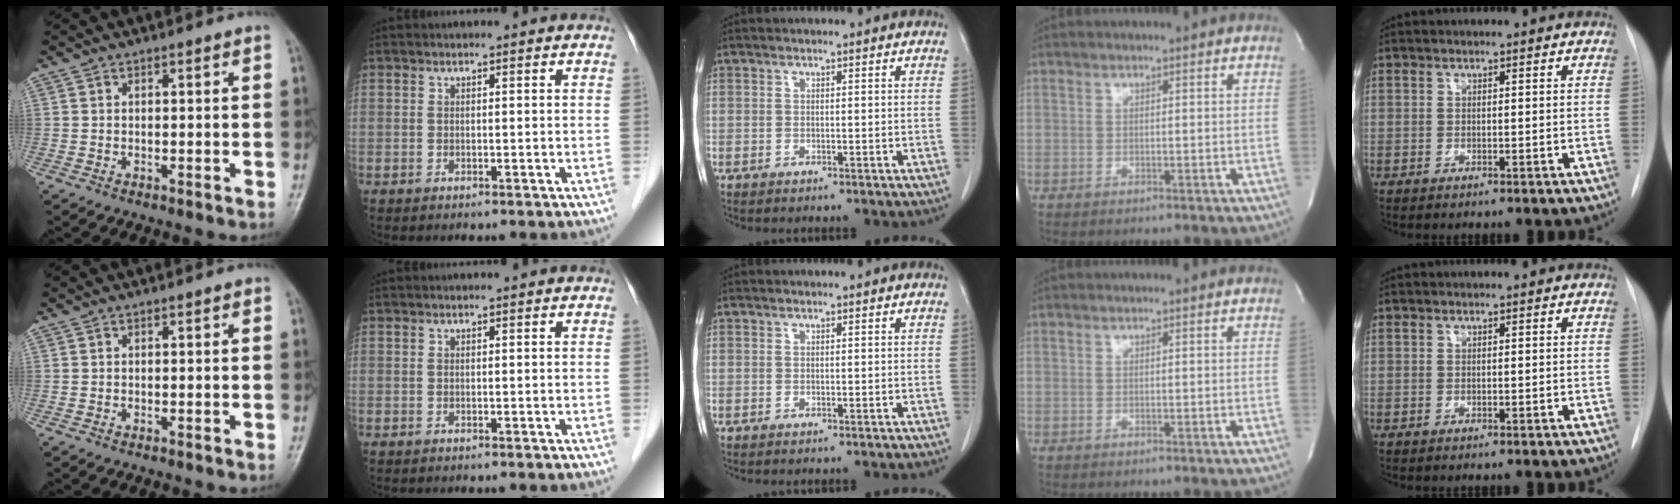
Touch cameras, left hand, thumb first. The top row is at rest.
{}